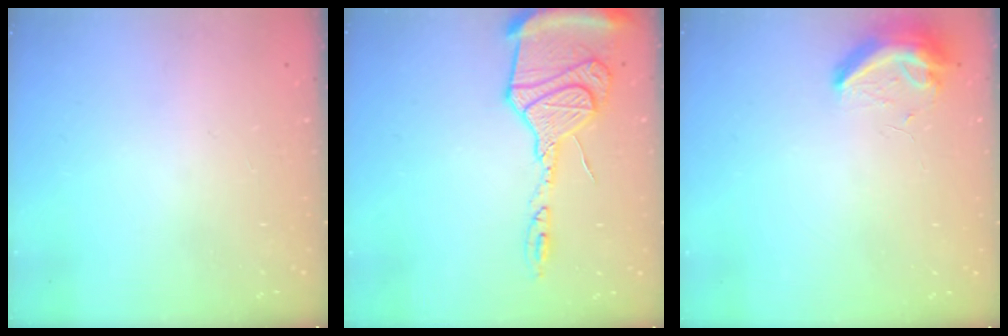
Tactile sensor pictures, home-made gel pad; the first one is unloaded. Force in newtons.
{"total": 18.2, "press": 17.5, "slide": 5.0}
{"total": 8.4, "press": 8.3, "slide": 0.7}